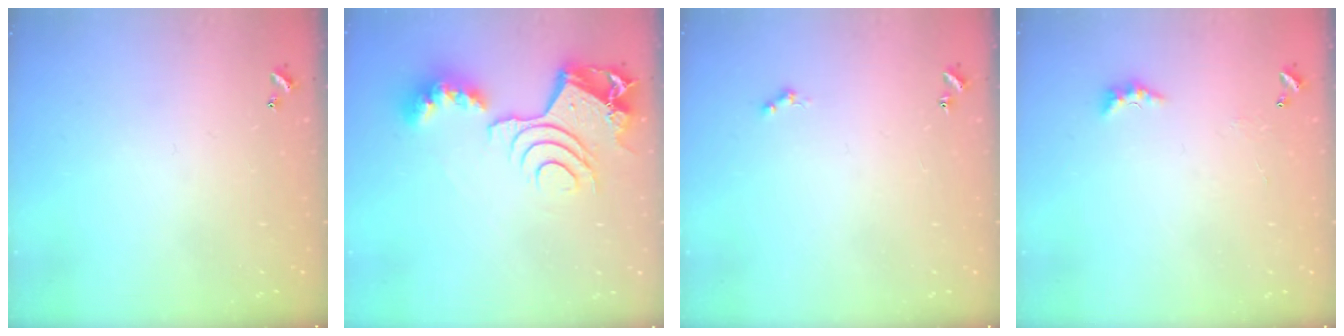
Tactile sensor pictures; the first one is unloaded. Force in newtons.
{"total": 14.2, "press": 14.0, "slide": 1.9}
{"total": 0.8, "press": 0.6, "slide": 0.4}
{"total": 2.4, "press": 2.3, "slide": 0.6}